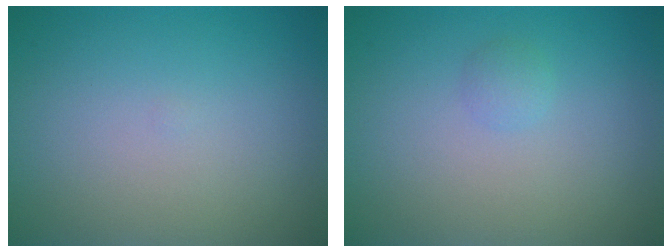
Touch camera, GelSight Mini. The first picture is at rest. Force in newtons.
{"total": 0.8, "press": 0.8, "slide": 0.1}